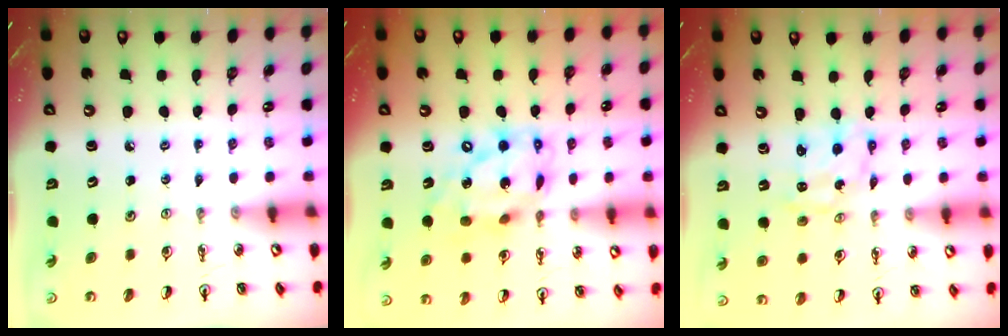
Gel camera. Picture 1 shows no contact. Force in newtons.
{"total": 15.6, "press": 15.6, "slide": 1.2}
{"total": 2.7, "press": 2.7, "slide": 0.3}